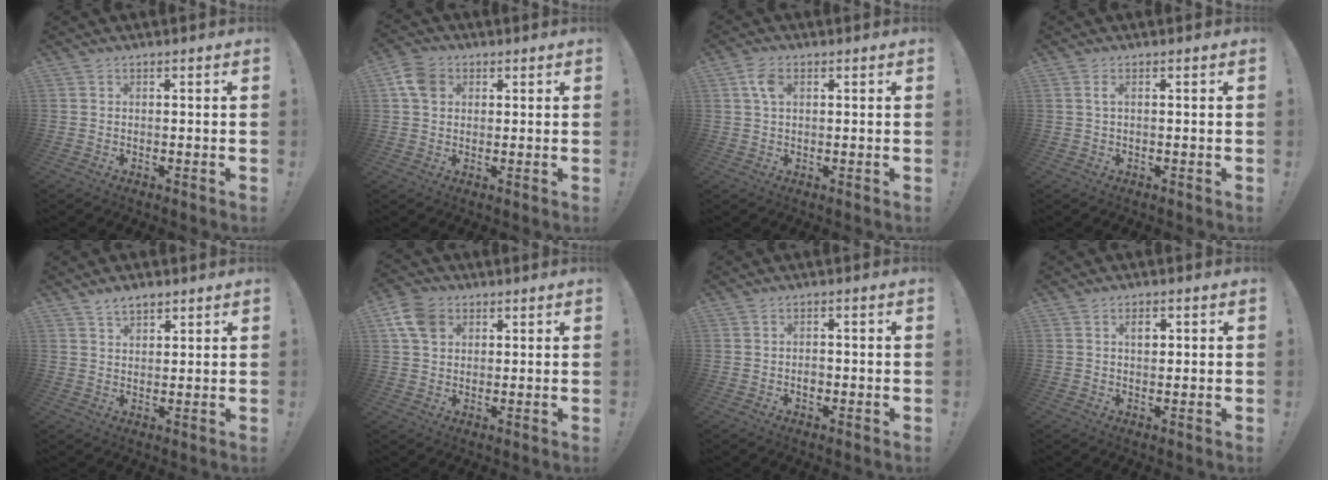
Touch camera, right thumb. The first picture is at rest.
{"total": 7.4, "force": [2.2, 5.7, 4.1], "torque": [-0.084, 0.008, 0.047]}
{"total": 4.5, "force": [1.4, 2.7, 3.3], "torque": [-0.060, 0.005, 0.025]}
{"total": 1.5, "force": [0.2, 0.3, 1.5], "torque": [-0.029, 0.002, 0.003]}
{"total": 4.1, "force": [3.0, 2.0, 1.9], "torque": [-0.026, -0.015, 0.054]}
{"total": 9.0, "force": [3.6, 6.7, 5.0], "torque": [-0.104, 0.005, 0.074]}
{"total": 2.1, "force": [-0.9, 1.5, 1.2], "torque": [-0.013, 0.001, -0.019]}
{"total": 2.5, "force": [0.8, 1.5, 1.9], "torque": [-0.017, -0.003, 0.007]}